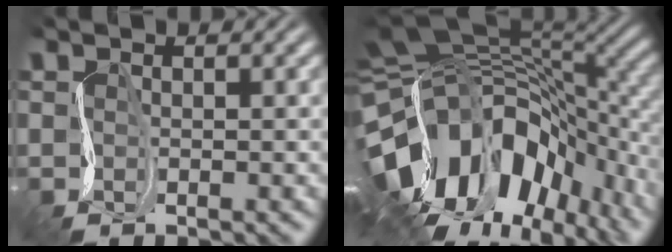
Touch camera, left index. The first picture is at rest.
{"total": 16.0, "force": [-7.1, 9.3, 10.8], "torque": [-0.204, -0.001, -0.119]}